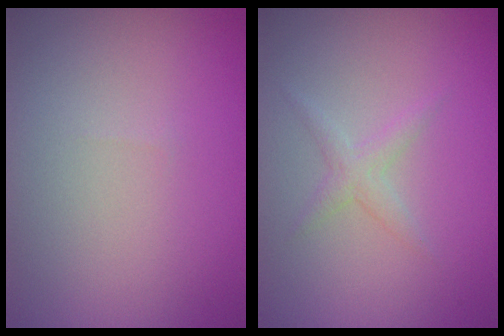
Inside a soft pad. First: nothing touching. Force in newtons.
{"total": 1.3, "press": 1.3, "slide": 0.1}